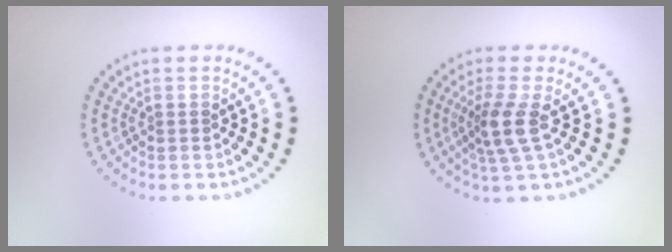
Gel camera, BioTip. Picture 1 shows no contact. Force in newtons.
{"total": 2.7, "press": 2.1, "slide": 1.7}